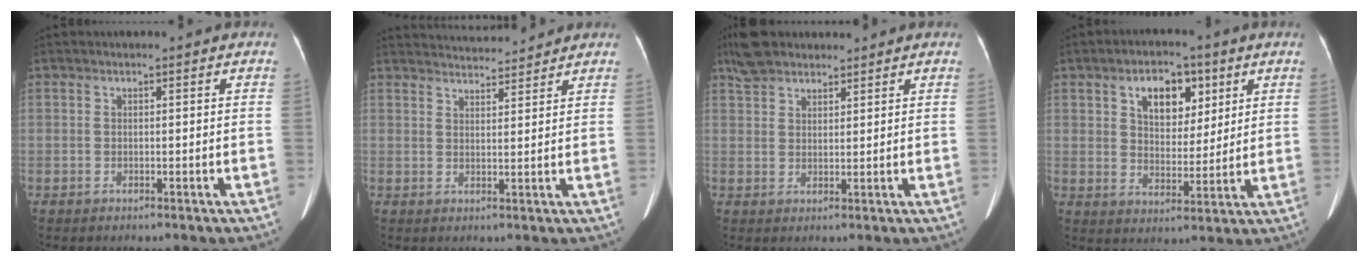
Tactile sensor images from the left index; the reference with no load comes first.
{"total": 8.1, "force": [8.0, 0.3, 1.5], "torque": [-0.029, 0.018, 0.118]}
{"total": 6.1, "force": [5.1, 2.3, 2.4], "torque": [-0.055, 0.024, 0.100]}
{"total": 8.2, "force": [3.8, 4.8, 5.5], "torque": [-0.088, 0.019, 0.065]}